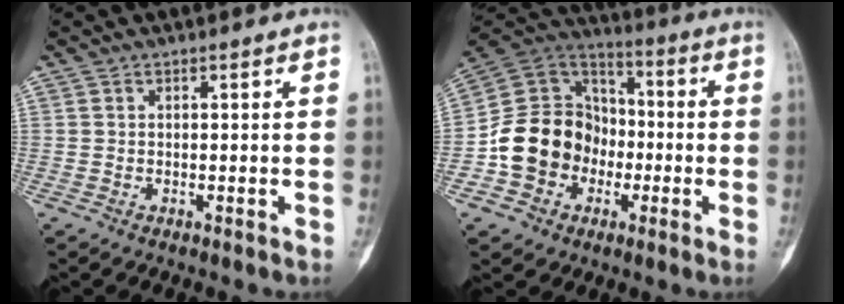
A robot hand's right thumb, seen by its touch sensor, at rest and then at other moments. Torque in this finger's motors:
{"motor_torque": [2.06, 2.18, 1.34, -0.71, 0.19]}